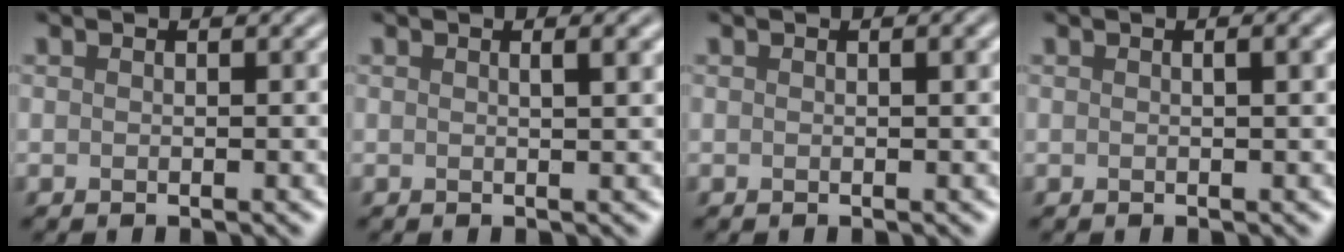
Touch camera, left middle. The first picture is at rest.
{"total": 2.0, "force": [0.7, 0.6, 1.7], "torque": [-0.017, 0.002, 0.002]}
{"total": 0.9, "force": [0.3, 0.2, 0.9], "torque": [-0.009, 0.002, 0.003]}
{"total": 1.7, "force": [0.5, 0.5, 1.5], "torque": [-0.019, 0.002, 0.000]}